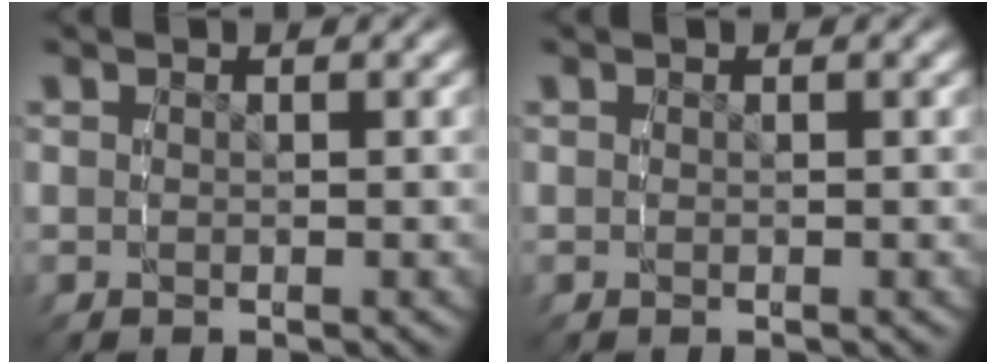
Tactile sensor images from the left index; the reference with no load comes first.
{"total": 0.0}